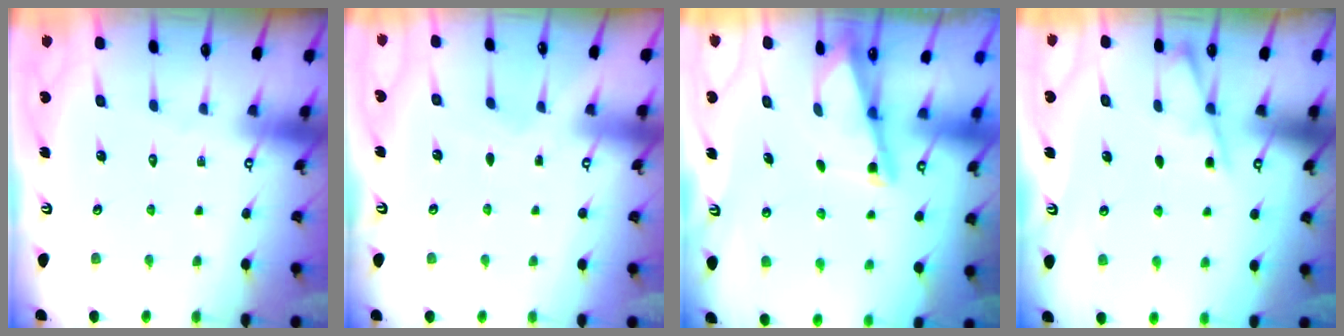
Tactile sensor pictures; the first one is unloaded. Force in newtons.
{"total": 2.6, "press": 2.5, "slide": 0.4}
{"total": 1.9, "press": 1.9, "slide": 0.4}
{"total": 4.2, "press": 4.2, "slide": 0.6}